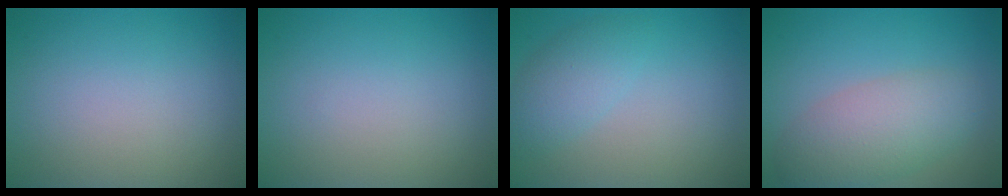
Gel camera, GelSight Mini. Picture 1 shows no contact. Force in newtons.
{"total": 0.0}
{"total": 2.8, "press": 2.8, "slide": 0.1}
{"total": 4.9, "press": 4.9, "slide": 0.3}